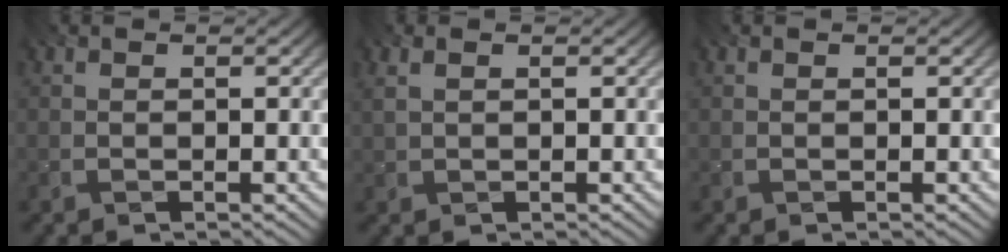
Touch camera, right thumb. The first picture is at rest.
{"total": 1.1, "force": [0.4, 0.5, 0.9], "torque": [-0.021, 0.002, 0.003]}
{"total": 0.0}